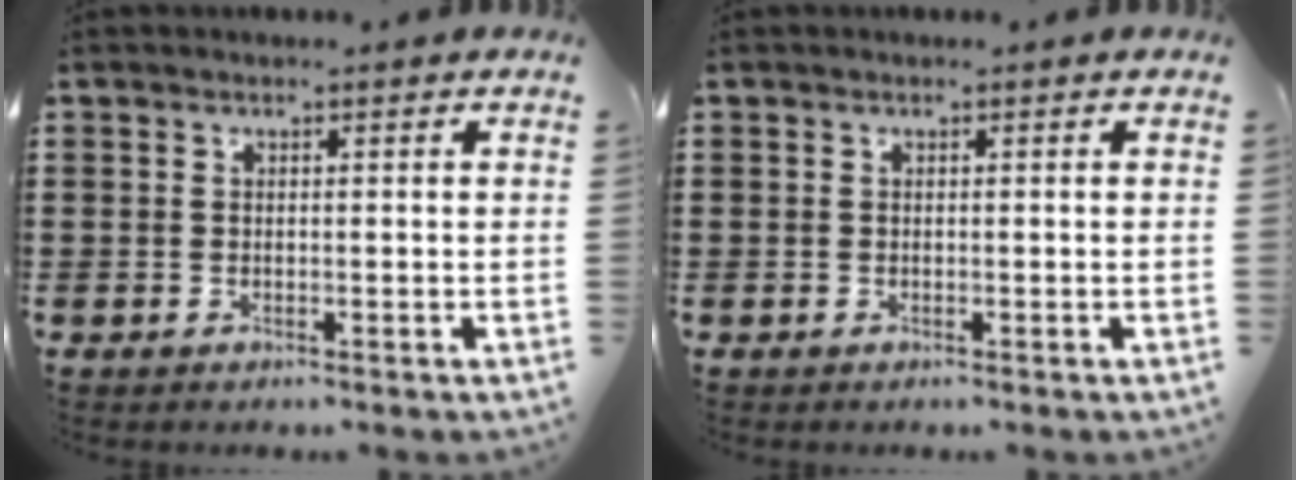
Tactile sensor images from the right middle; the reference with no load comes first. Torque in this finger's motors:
{"motor_torque": [-1.45, 0.23, 0.01, 0.01]}